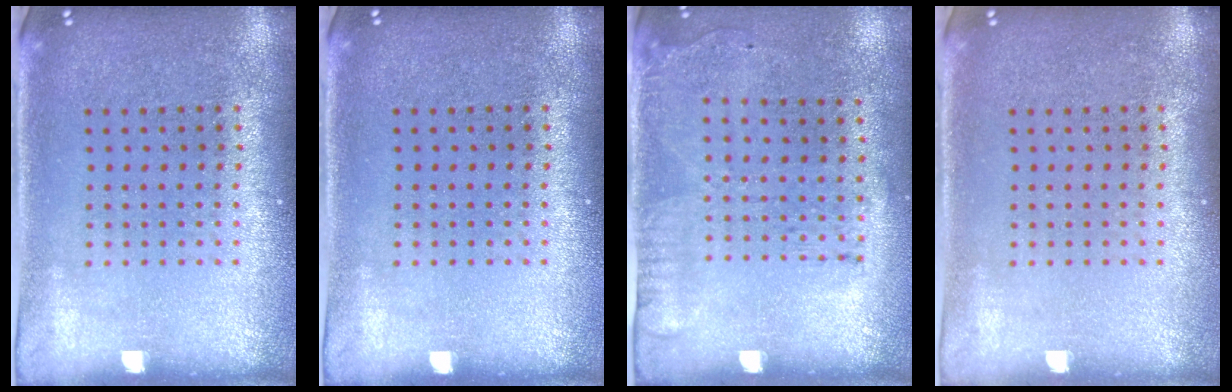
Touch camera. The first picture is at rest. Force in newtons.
{"total": 0.0}
{"total": 1.8, "press": 1.2, "slide": 1.3}
{"total": 0.0}